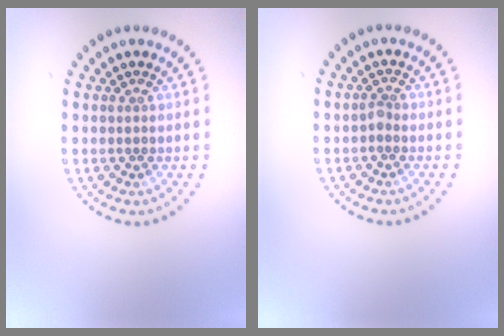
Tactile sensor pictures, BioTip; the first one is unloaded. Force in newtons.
{"total": 0.8, "press": 0.5, "slide": 0.5}